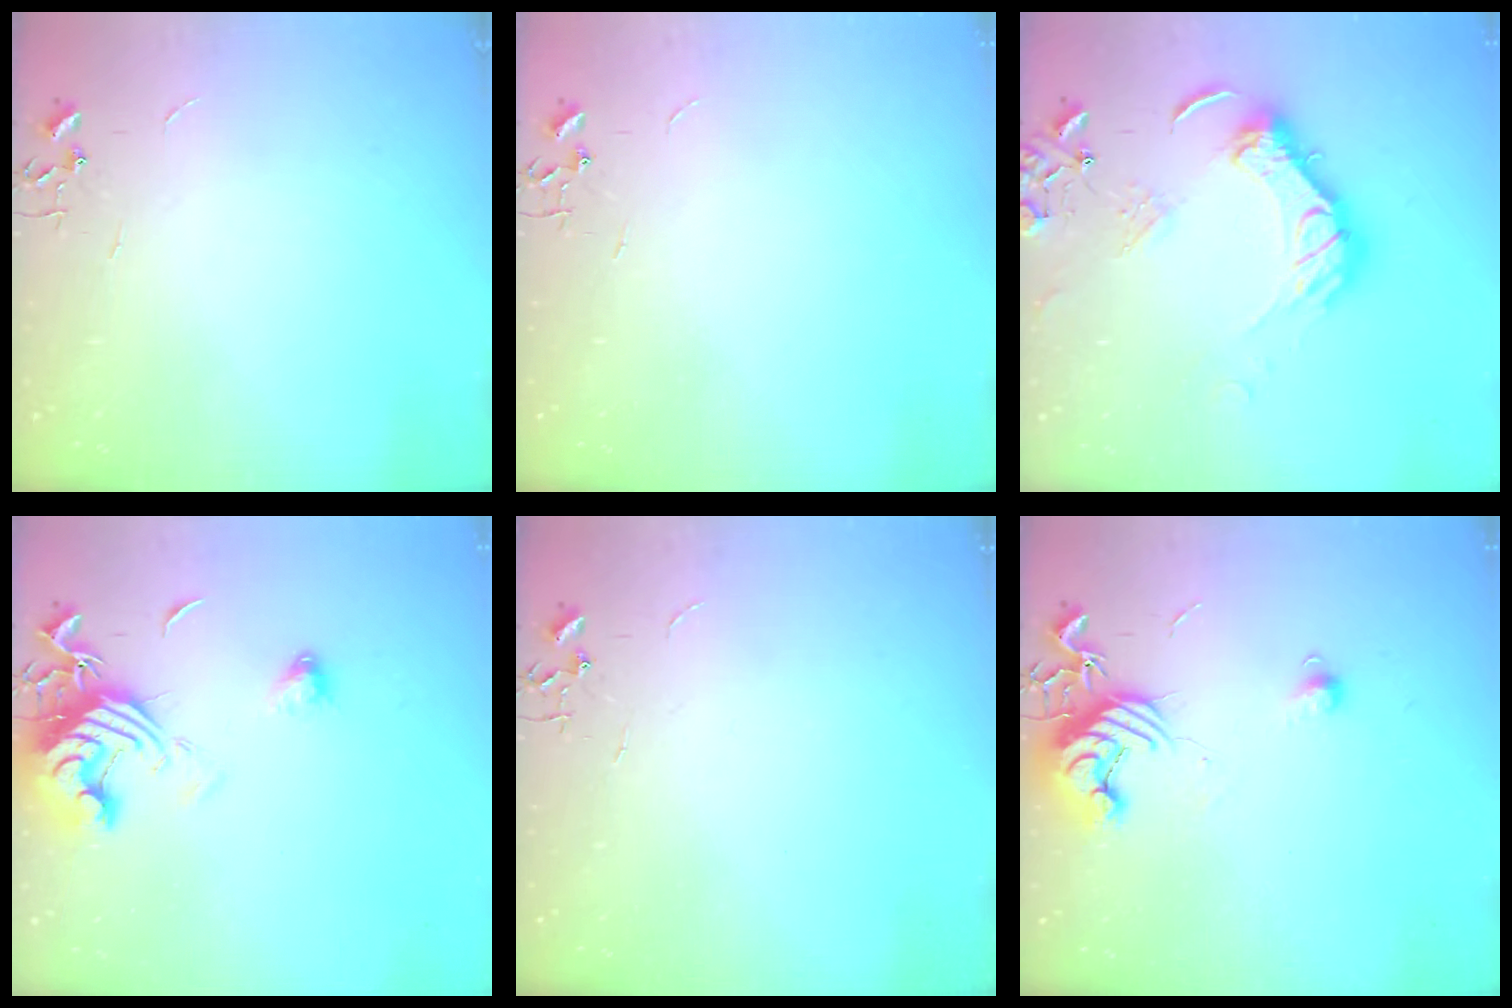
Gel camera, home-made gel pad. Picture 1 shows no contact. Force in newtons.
{"total": 0.0}
{"total": 15.9, "press": 15.8, "slide": 1.9}
{"total": 14.2, "press": 14.1, "slide": 1.8}
{"total": 0.0}
{"total": 11.3, "press": 11.3, "slide": 0.9}